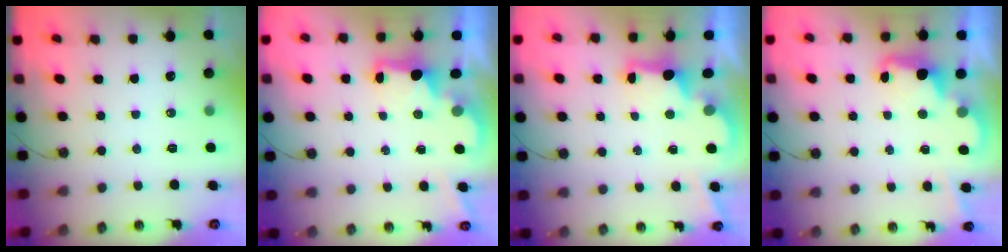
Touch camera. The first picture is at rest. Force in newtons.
{"total": 2.2, "press": 2.1, "slide": 0.8}
{"total": 2.6, "press": 2.5, "slide": 0.7}
{"total": 2.5, "press": 2.5, "slide": 0.6}